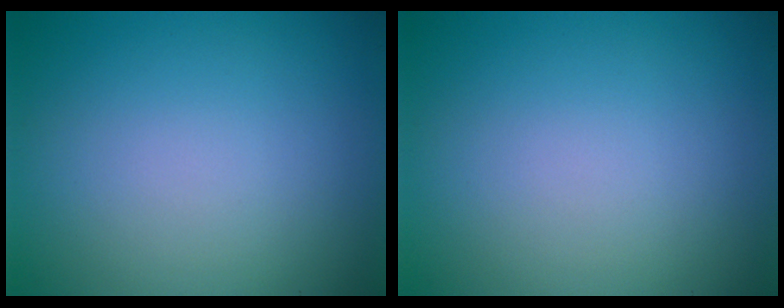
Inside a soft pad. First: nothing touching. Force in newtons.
{"total": 0.0}